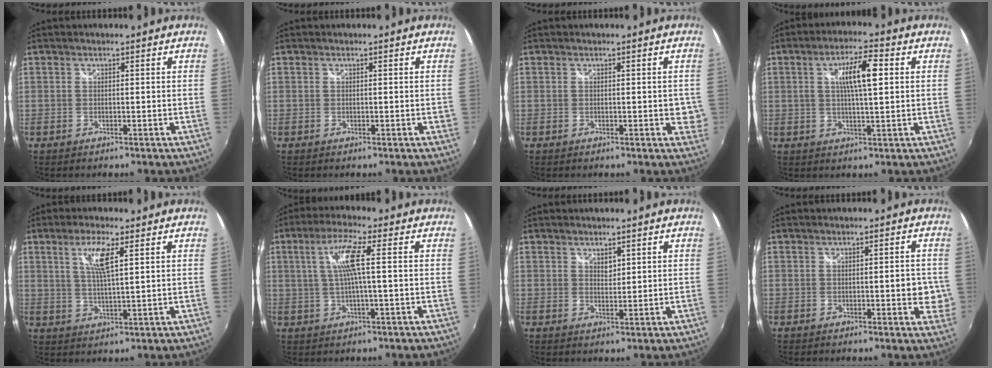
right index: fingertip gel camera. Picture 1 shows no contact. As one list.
[{"total": 0.5, "force": [0.1, 0.3, 0.5], "torque": [-0.002, 0.002, 0.001]}, {"total": 2.8, "force": [0.1, 1.6, 2.4], "torque": [-0.019, 0.002, 0.003]}, {"total": 7.9, "force": [1.8, 1.5, 7.5], "torque": [-0.130, 0.007, 0.031]}, {"total": 6.1, "force": [2.6, 0.8, 5.4], "torque": [-0.106, -0.002, 0.050]}, {"total": 6.9, "force": [1.0, 0.0, 6.9], "torque": [-0.133, 0.003, 0.023]}, {"total": 1.8, "force": [1.3, 1.0, 0.8], "torque": [-0.009, 0.000, 0.023]}, {"total": 4.8, "force": [-0.2, 2.1, 4.4], "torque": [-0.047, -0.002, -0.001]}]